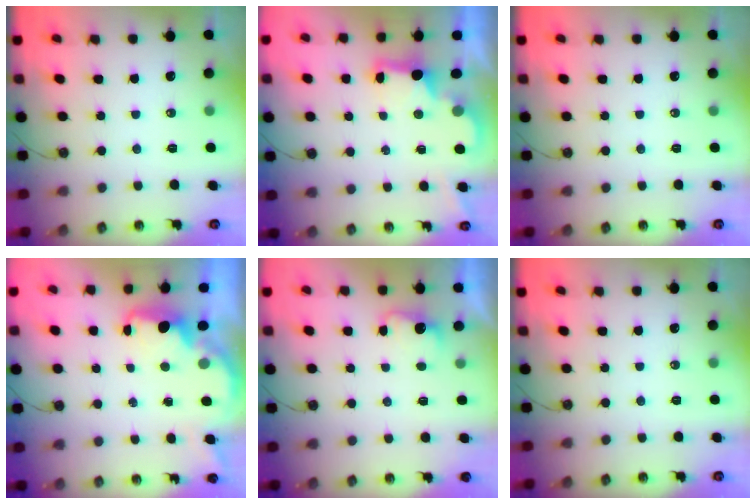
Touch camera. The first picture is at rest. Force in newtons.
{"total": 2.4, "press": 2.3, "slide": 0.7}
{"total": 0.0}
{"total": 2.3, "press": 2.1, "slide": 0.9}
{"total": 3.0, "press": 2.8, "slide": 1.0}
{"total": 0.0}